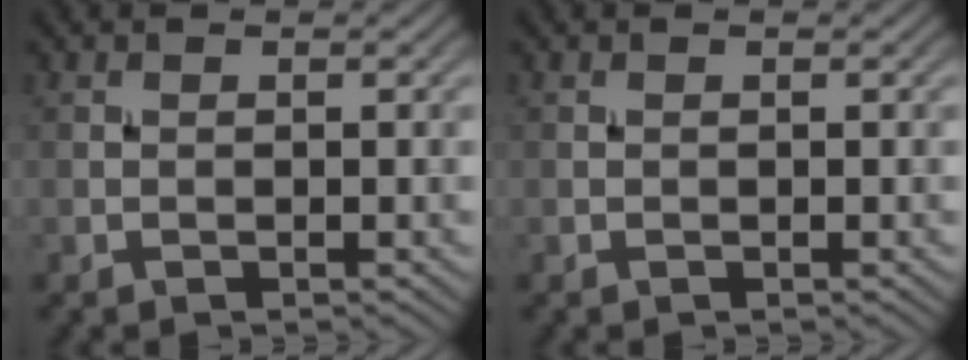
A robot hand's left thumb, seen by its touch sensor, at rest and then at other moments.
{"total": 0.0}